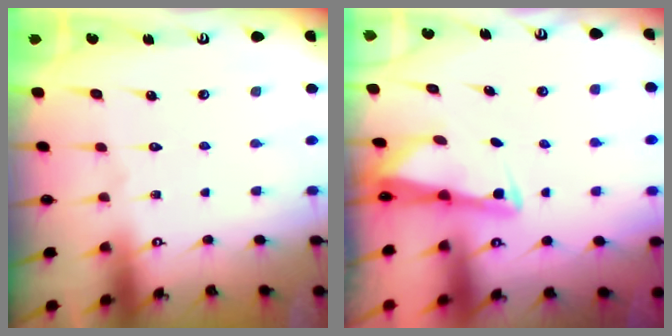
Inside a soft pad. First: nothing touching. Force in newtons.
{"total": 2.5, "press": 2.5, "slide": 0.2}